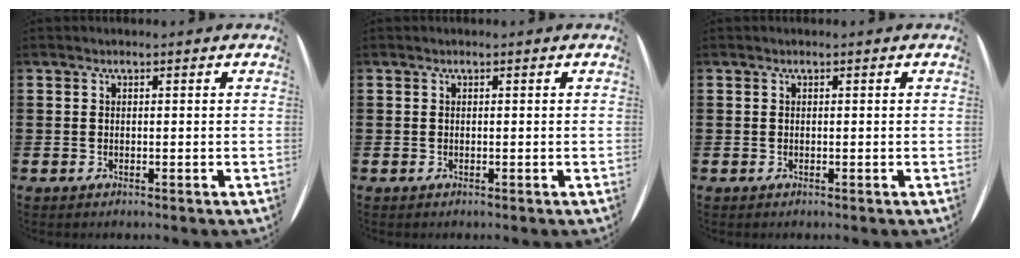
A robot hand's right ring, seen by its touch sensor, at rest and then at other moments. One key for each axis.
{"total": 0.0}
{"total": 0.0}